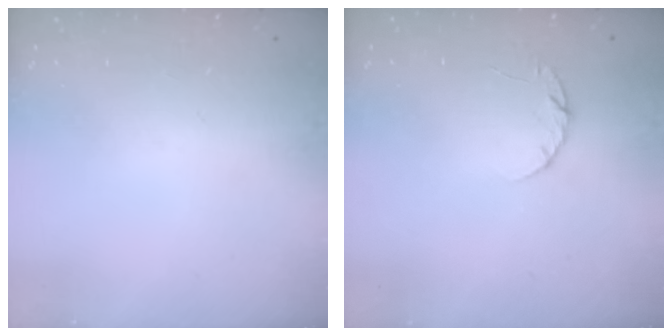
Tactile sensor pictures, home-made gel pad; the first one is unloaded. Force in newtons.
{"total": 4.8, "press": 4.7, "slide": 0.6}